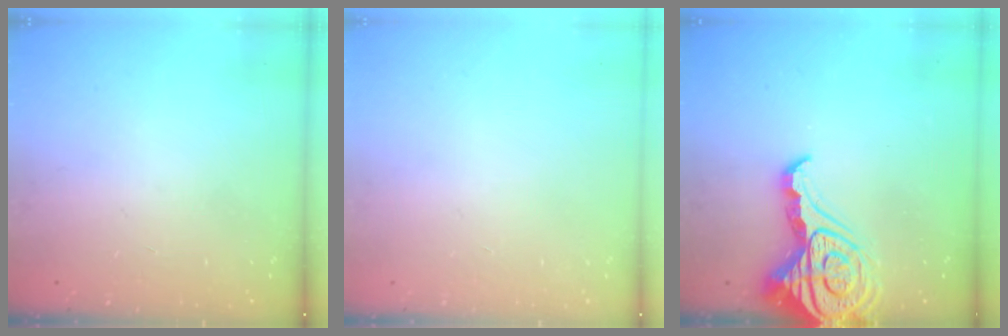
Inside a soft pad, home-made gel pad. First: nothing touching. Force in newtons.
{"total": 0.0}
{"total": 12.6, "press": 12.5, "slide": 1.2}